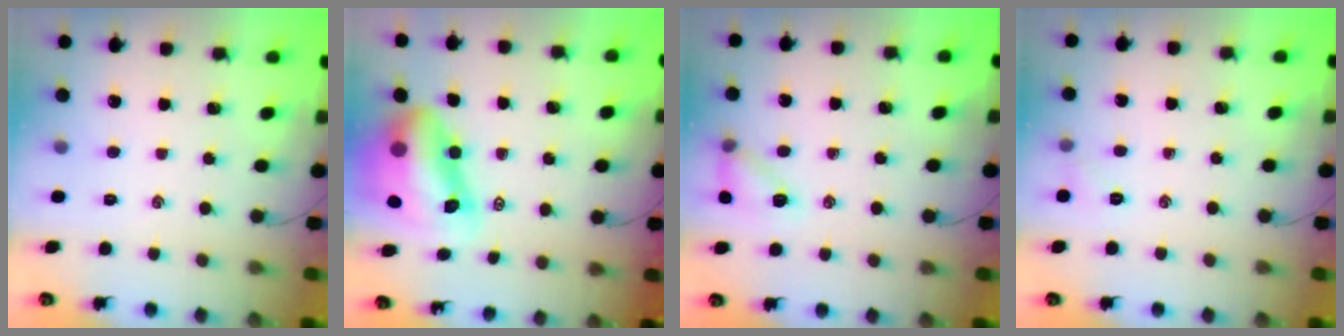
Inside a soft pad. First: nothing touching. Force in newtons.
{"total": 14.4, "press": 13.8, "slide": 4.1}
{"total": 10.5, "press": 10.3, "slide": 2.0}
{"total": 4.3, "press": 4.1, "slide": 1.3}